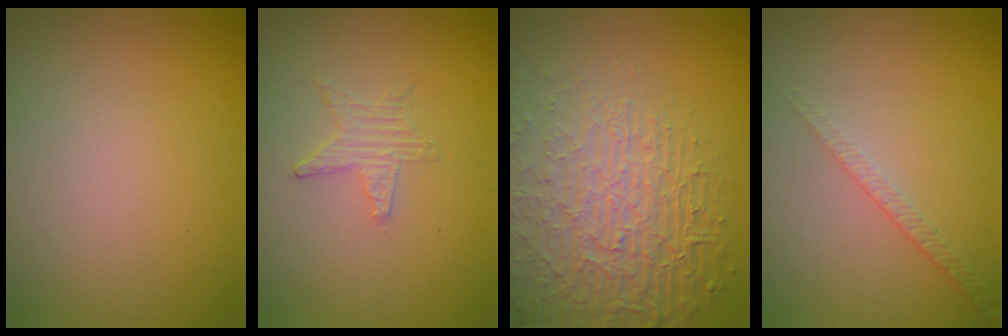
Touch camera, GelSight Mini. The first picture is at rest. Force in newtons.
{"total": 0.5, "press": 0.5, "slide": 0.1}
{"total": 7.8, "press": 5.5, "slide": 5.5}
{"total": 1.4, "press": 0.8, "slide": 1.1}